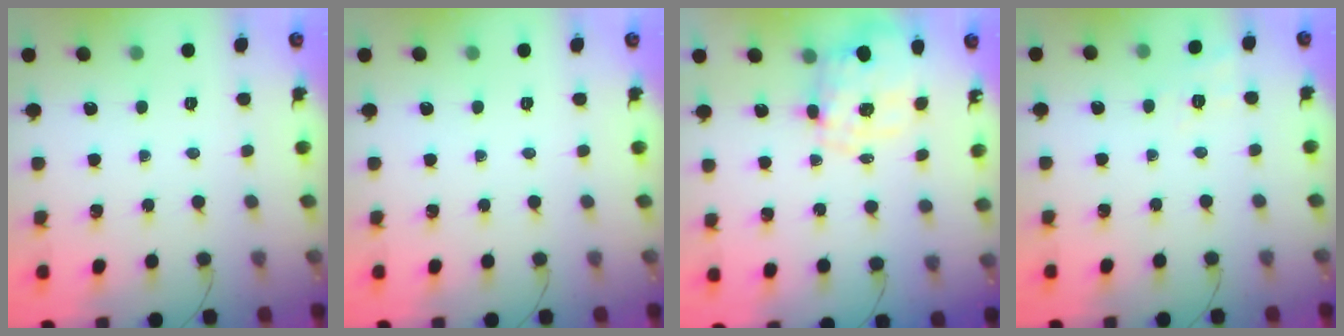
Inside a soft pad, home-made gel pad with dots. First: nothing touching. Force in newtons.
{"total": 0.0}
{"total": 3.8, "press": 3.3, "slide": 1.8}
{"total": 2.9, "press": 1.7, "slide": 2.3}